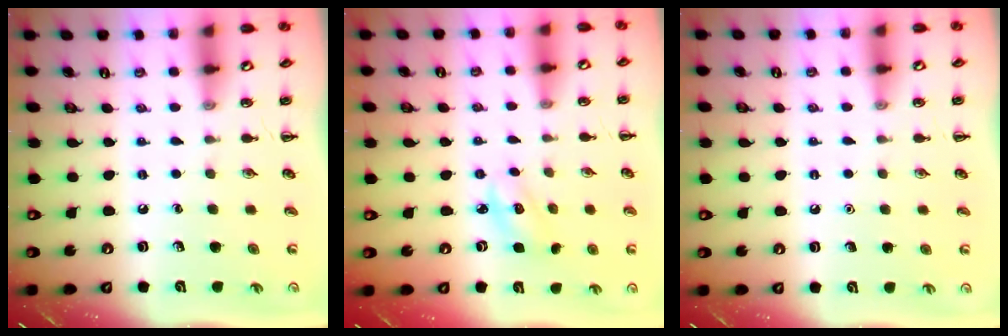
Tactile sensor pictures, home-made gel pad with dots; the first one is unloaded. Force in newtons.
{"total": 2.7, "press": 2.7, "slide": 0.4}
{"total": 1.5, "press": 1.5, "slide": 0.1}